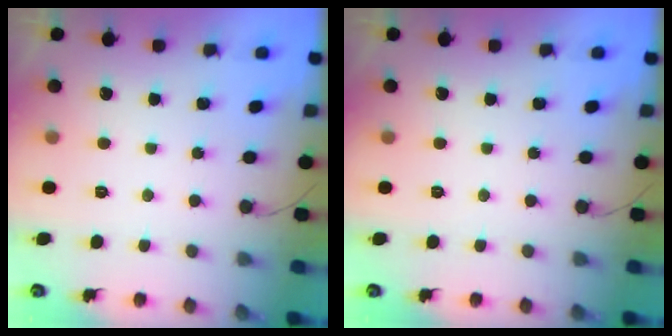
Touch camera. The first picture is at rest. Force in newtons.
{"total": 0.0}